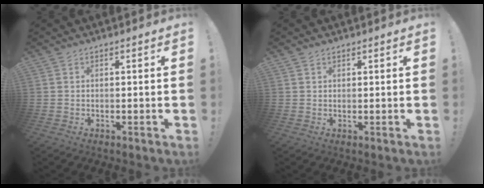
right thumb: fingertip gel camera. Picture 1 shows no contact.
{"total": 1.0, "force": [0.8, 0.7, 0.1], "torque": [0.009, -0.004, 0.012]}